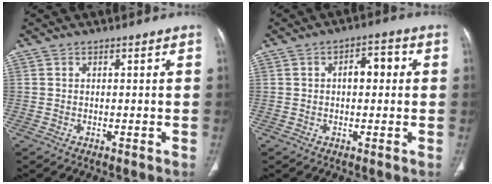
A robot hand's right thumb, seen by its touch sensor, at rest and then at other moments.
{"total": 5.0, "force": [0.6, 2.8, 4.0], "torque": [-0.048, 0.017, 0.004]}